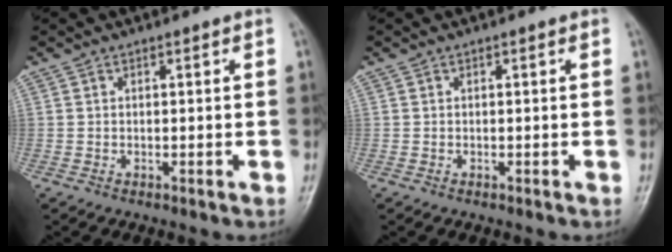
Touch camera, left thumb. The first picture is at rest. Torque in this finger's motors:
{"motor_torque": [-0.02, 0.00, -0.11, 0.00, 0.00]}